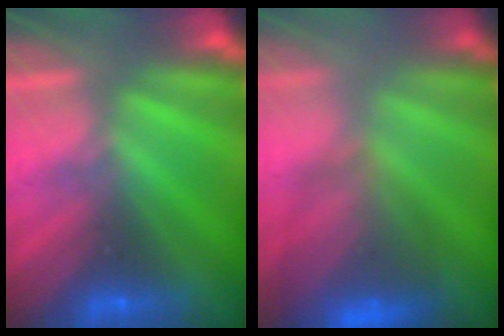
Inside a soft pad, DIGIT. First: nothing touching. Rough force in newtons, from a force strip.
{"total": 7.6}